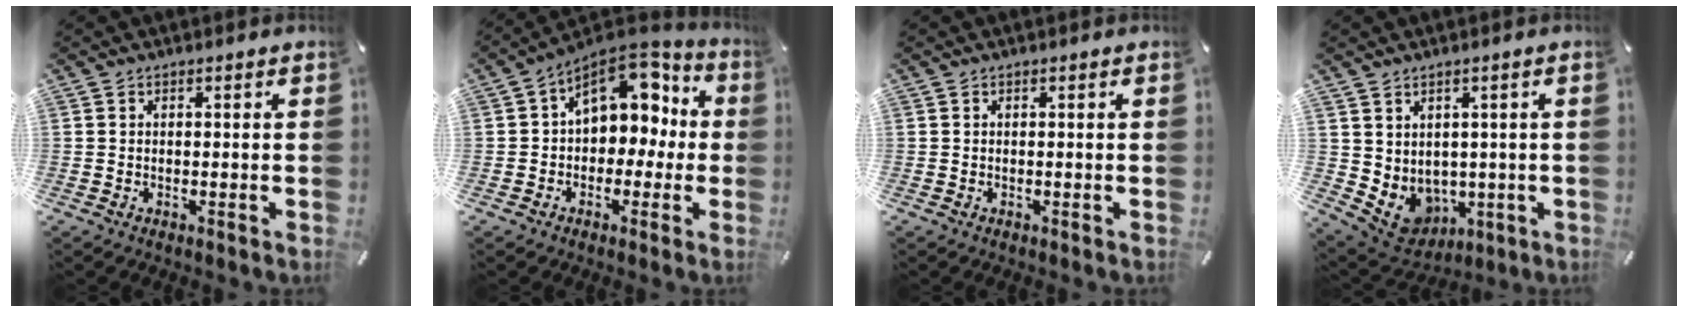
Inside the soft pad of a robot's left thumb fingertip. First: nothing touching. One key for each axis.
{"total": 12.1, "fx": 4.0, "fy": 9.3, "fz": 6.7, "tx": -0.088, "ty": -0.024, "tz": 0.076}
{"total": 0.0}
{"total": 6.4, "fx": 1.5, "fy": 6.1, "fz": 1.6, "tx": -0.059, "ty": -0.030, "tz": 0.036}